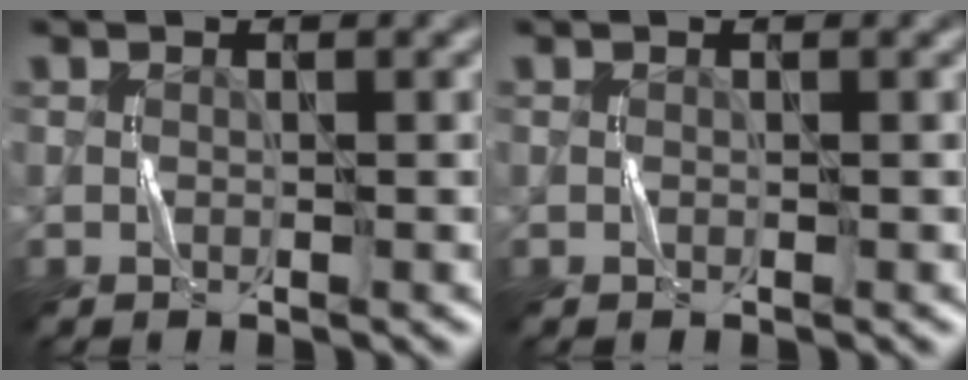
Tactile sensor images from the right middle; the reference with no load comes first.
{"total": 0.0}